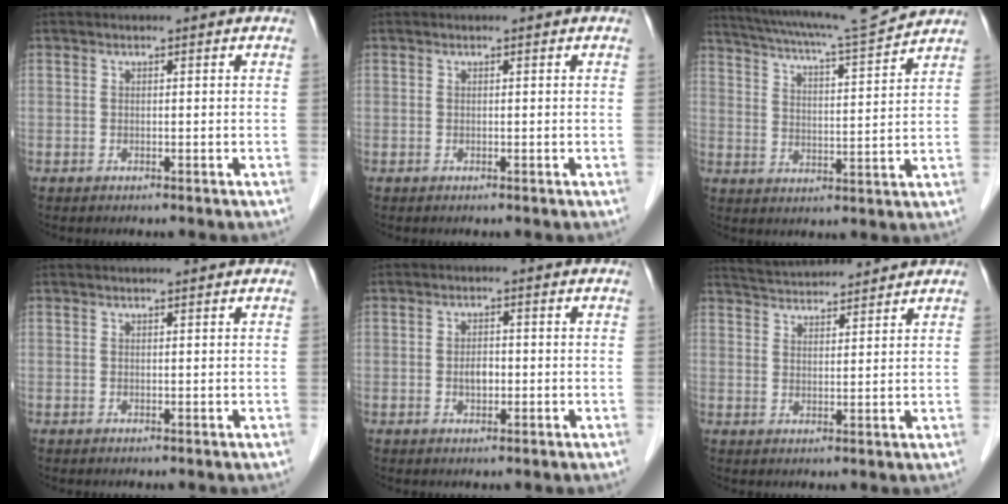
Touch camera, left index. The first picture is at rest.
{"total": 0.0}
{"total": 12.9, "force": [12.1, -0.9, 4.5], "torque": [-0.086, -0.012, 0.186]}
{"total": 1.0, "force": [0.9, -0.2, 0.4], "torque": [-0.006, 0.007, 0.017]}
{"total": 2.2, "force": [-0.5, 1.2, 1.8], "torque": [-0.031, 0.002, -0.006]}
{"total": 8.1, "force": [7.9, 0.4, 1.8], "torque": [-0.041, 0.028, 0.128]}